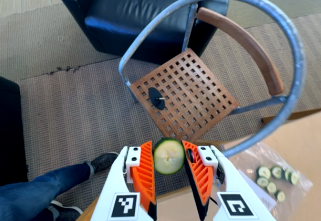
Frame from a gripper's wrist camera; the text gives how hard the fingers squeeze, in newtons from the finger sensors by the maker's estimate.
{"total": 7.3, "left": 7.1, "right": 7.5}